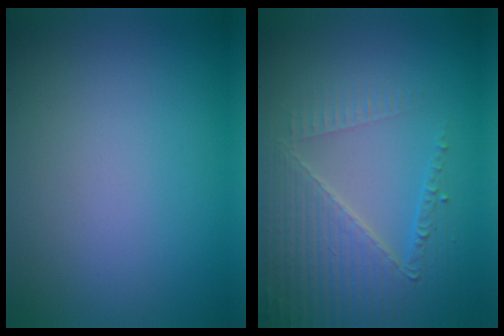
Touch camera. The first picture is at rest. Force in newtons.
{"total": 4.7, "press": 4.2, "slide": 2.1}